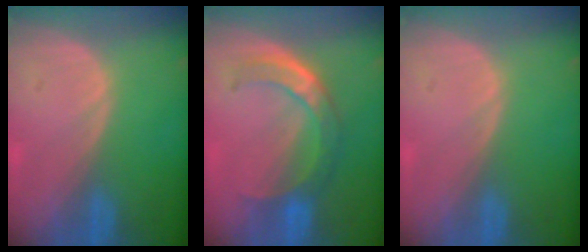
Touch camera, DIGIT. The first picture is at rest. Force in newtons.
{"total": 8.1, "press": 6.7, "slide": 4.4}
{"total": 0.0}